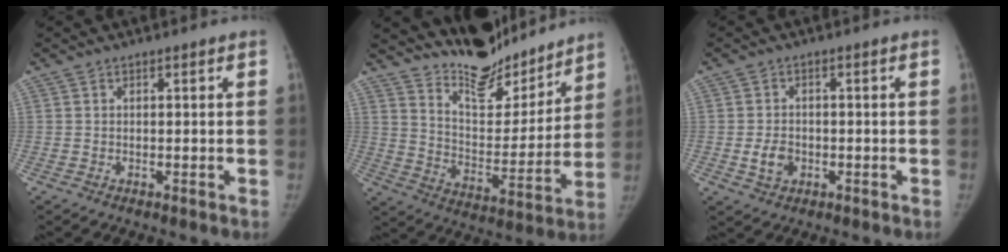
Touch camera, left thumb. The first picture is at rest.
{"total": 16.9, "force": [15.3, 5.0, 5.1], "torque": [-0.036, -0.118, 0.254]}
{"total": 3.7, "force": [-0.8, 2.9, 2.2], "torque": [-0.032, 0.003, -0.011]}